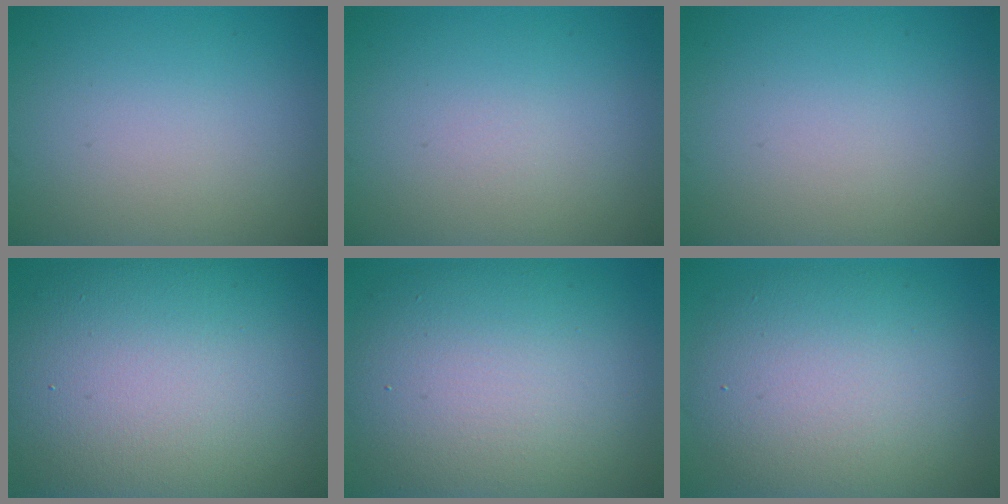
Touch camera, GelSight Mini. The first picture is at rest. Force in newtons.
{"total": 0.0}
{"total": 0.0}
{"total": 15.8, "press": 15.8, "slide": 1.0}
{"total": 12.2, "press": 12.2, "slide": 0.8}
{"total": 9.6, "press": 9.5, "slide": 0.7}